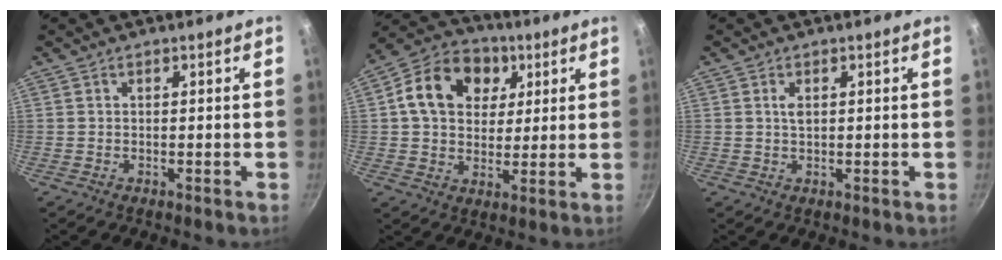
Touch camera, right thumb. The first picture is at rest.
{"total": 15.1, "force": [4.5, 11.6, 8.5], "torque": [-0.127, 0.009, 0.061]}
{"total": 1.6, "force": [0.5, 0.9, 1.3], "torque": [-0.023, 0.000, 0.009]}